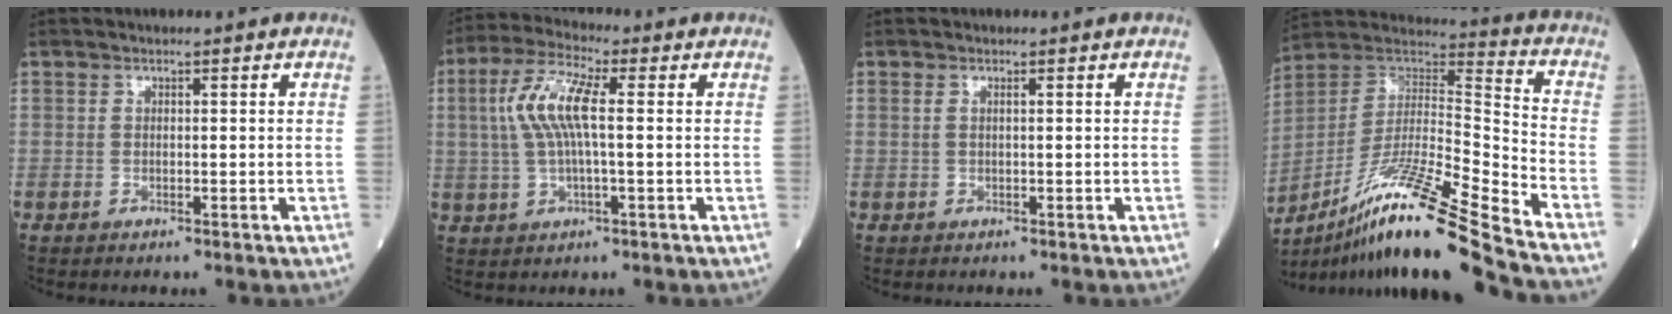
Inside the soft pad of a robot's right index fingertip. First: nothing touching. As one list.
[{"total": 8.4, "force": [1.1, 1.6, 8.1], "torque": [-0.180, 0.018, 0.022]}, {"total": 0.6, "force": [0.3, 0.0, 0.6], "torque": [-0.019, 0.003, 0.005]}, {"total": 22.3, "force": [-16.3, -0.9, 15.2], "torque": [-0.287, -0.015, -0.297]}]